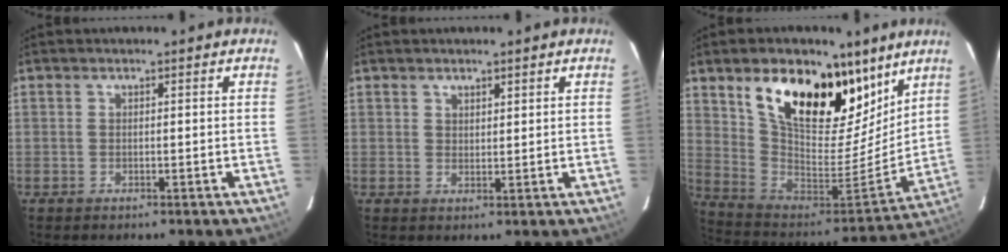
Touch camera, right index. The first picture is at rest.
{"total": 1.9, "force": [1.5, 1.0, 0.5], "torque": [-0.002, 0.002, 0.026]}
{"total": 26.1, "force": [15.5, 13.1, 16.4], "torque": [-0.295, -0.004, 0.279]}